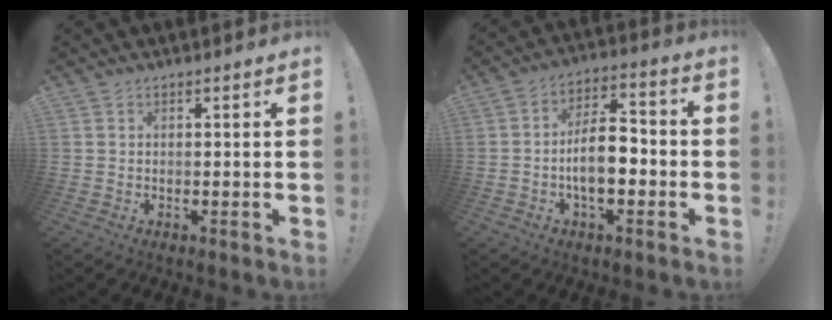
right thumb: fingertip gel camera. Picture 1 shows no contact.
{"total": 11.4, "force": [-3.0, 5.7, 9.4], "torque": [-0.157, 0.015, -0.054]}